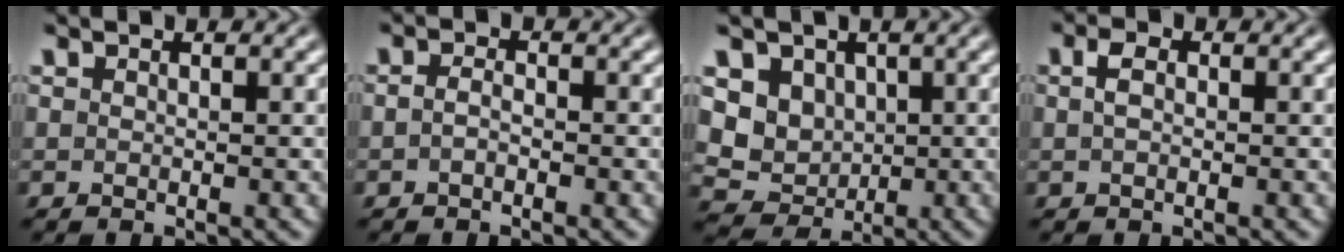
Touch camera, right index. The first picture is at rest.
{"total": 1.1, "force": [-0.7, 0.3, 0.8], "torque": [-0.016, -0.005, -0.011]}
{"total": 9.9, "force": [-0.1, 9.1, 4.0], "torque": [-0.117, -0.048, 0.010]}
{"total": 0.9, "force": [0.0, 0.0, 0.9], "torque": [-0.015, -0.003, 0.003]}